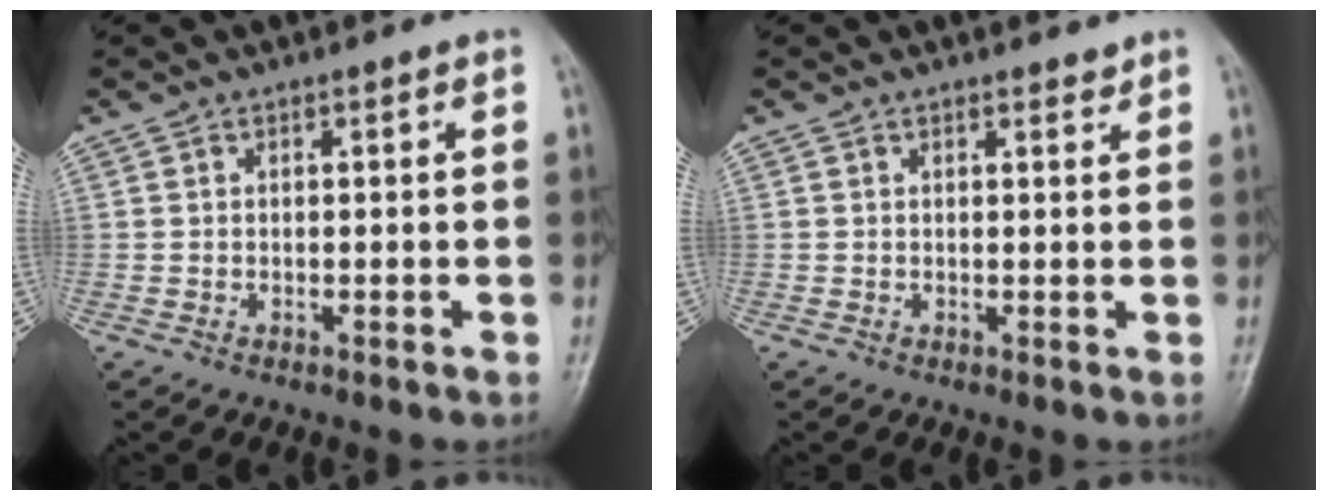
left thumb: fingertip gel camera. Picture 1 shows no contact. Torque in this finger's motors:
{"motor_torque": [-0.35, 0.06, 0.02, 0.01, -0.02]}